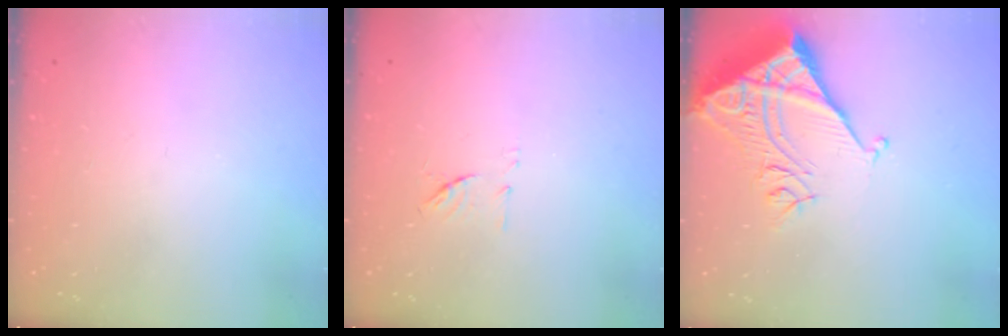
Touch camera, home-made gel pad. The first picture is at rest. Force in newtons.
{"total": 6.8, "press": 6.6, "slide": 1.2}
{"total": 9.6, "press": 9.5, "slide": 1.1}